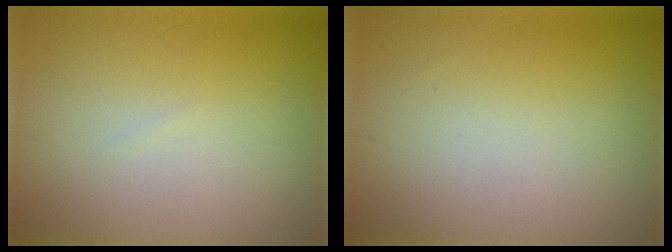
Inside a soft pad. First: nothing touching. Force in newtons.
{"total": 0.0}